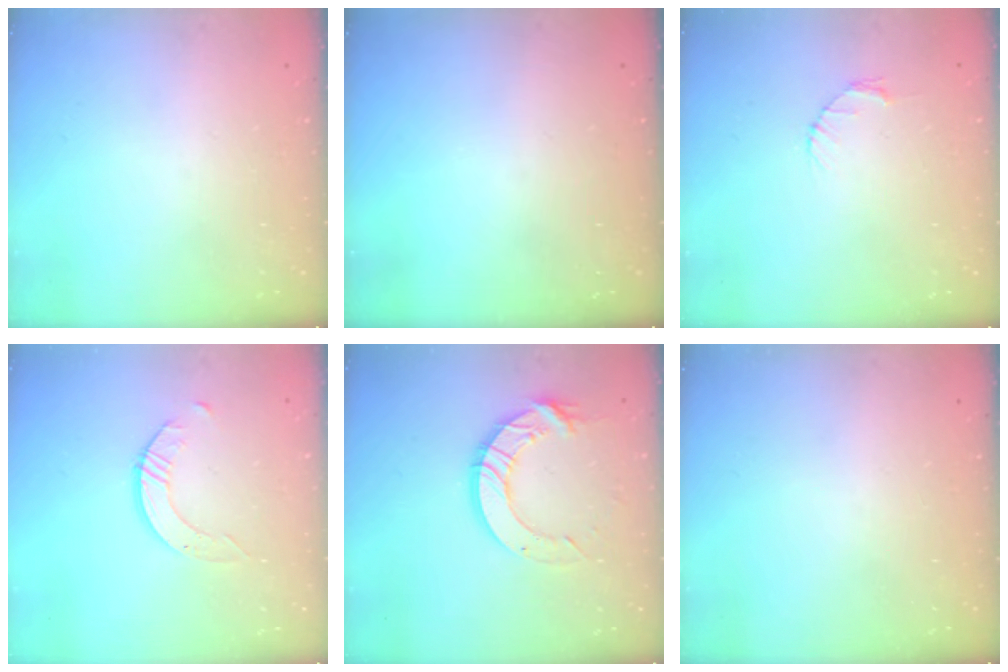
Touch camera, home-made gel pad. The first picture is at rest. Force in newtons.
{"total": 0.0}
{"total": 2.7, "press": 2.7, "slide": 0.4}
{"total": 3.1, "press": 3.1, "slide": 0.3}
{"total": 11.6, "press": 11.6, "slide": 1.2}
{"total": 0.0}